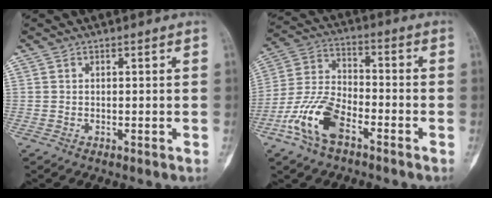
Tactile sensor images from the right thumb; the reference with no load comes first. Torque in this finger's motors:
{"motor_torque": [2.37, 1.48, 1.22, -0.93, 0.10]}